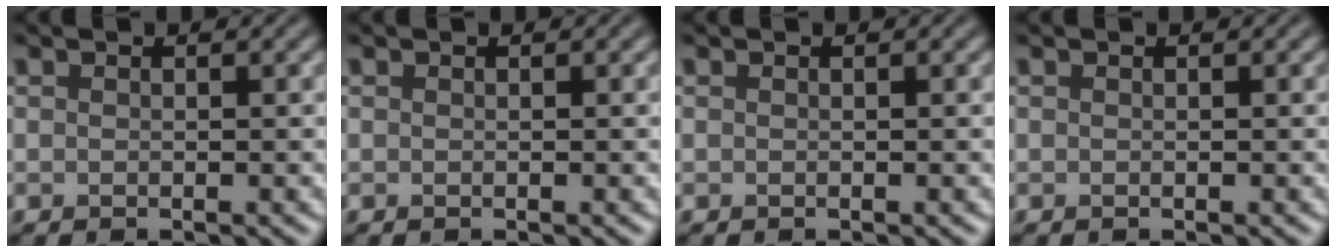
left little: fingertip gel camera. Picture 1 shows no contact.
{"total": 0.0}
{"total": 0.0}
{"total": 0.0}